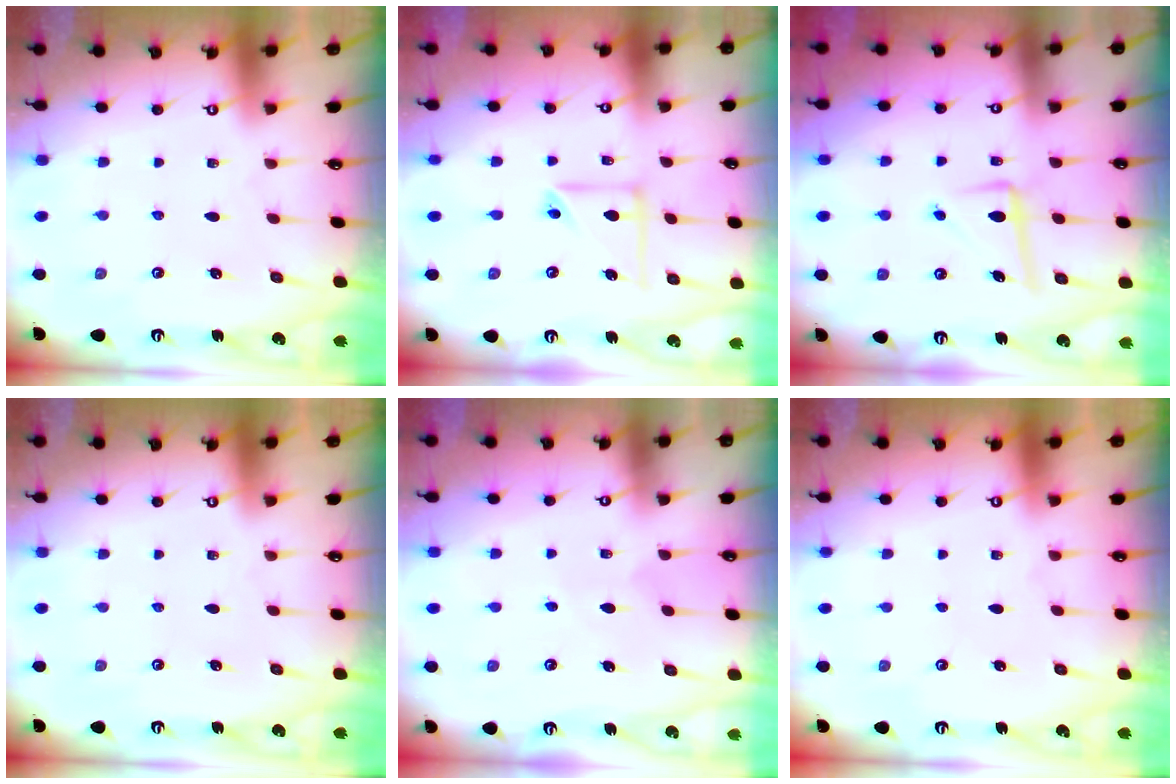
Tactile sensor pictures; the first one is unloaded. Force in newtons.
{"total": 8.7, "press": 8.6, "slide": 0.6}
{"total": 7.0, "press": 6.9, "slide": 1.2}
{"total": 0.0}
{"total": 5.7, "press": 5.7, "slide": 0.5}
{"total": 0.0}